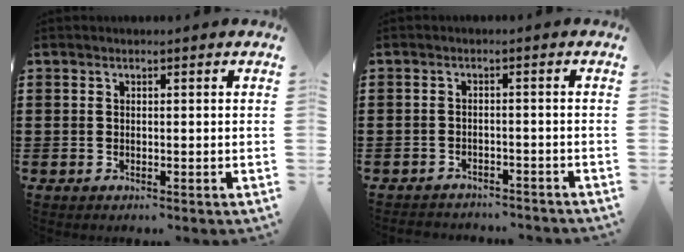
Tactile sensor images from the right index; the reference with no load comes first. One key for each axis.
{"total": 2.1, "fx": -2.1, "fy": 0.3, "fz": -0.1, "tx": -0.006, "ty": -0.001, "tz": -0.045}